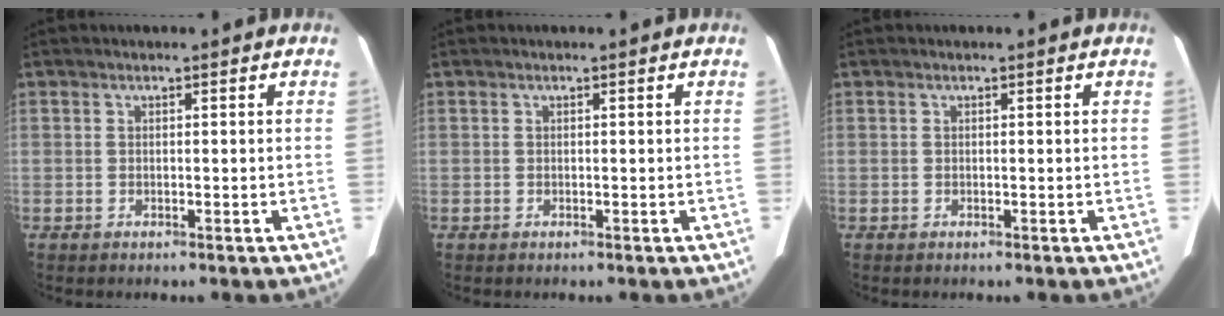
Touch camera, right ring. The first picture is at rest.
{"total": 0.0}
{"total": 0.0}